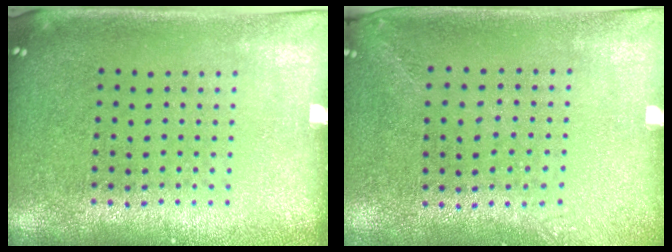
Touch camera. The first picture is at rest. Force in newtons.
{"total": 1.4, "press": 1.1, "slide": 0.9}